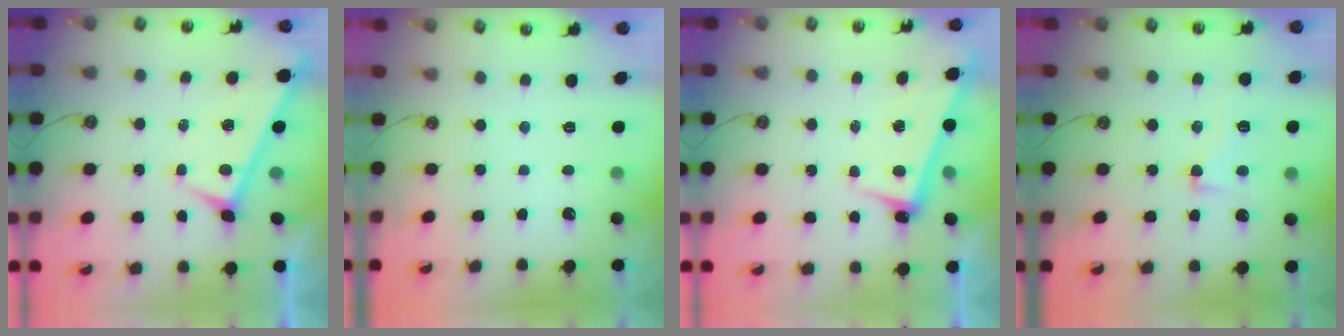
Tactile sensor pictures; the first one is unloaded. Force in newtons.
{"total": 0.0}
{"total": 2.6, "press": 2.5, "slide": 0.7}
{"total": 3.2, "press": 2.8, "slide": 1.5}